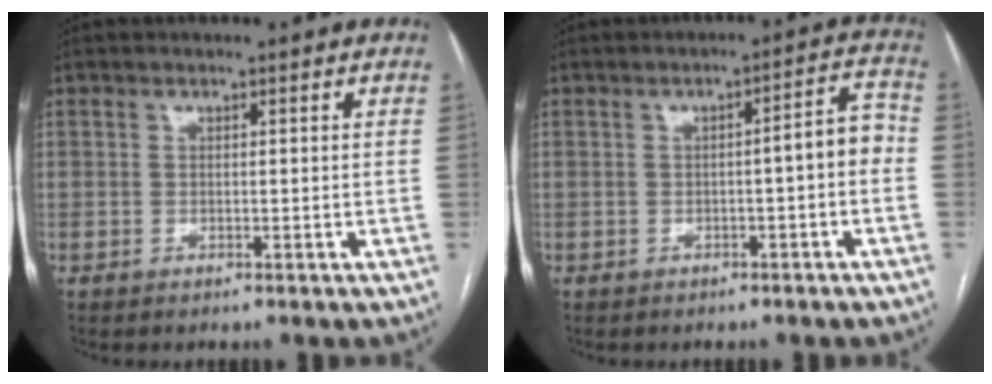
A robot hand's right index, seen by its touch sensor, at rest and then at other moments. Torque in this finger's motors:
{"motor_torque": [0.58, -0.18, 0.28, 0.06]}